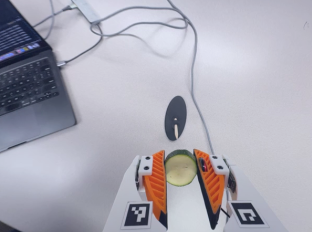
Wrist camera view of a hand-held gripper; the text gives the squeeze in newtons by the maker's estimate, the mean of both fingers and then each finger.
{"total": 12.9, "left": 14.0, "right": 11.9}